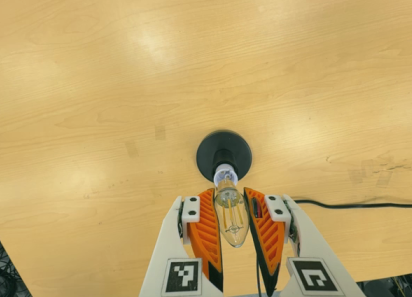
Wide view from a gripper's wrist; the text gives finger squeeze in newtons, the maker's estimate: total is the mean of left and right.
{"total": 19.0, "left": 20.2, "right": 17.9}